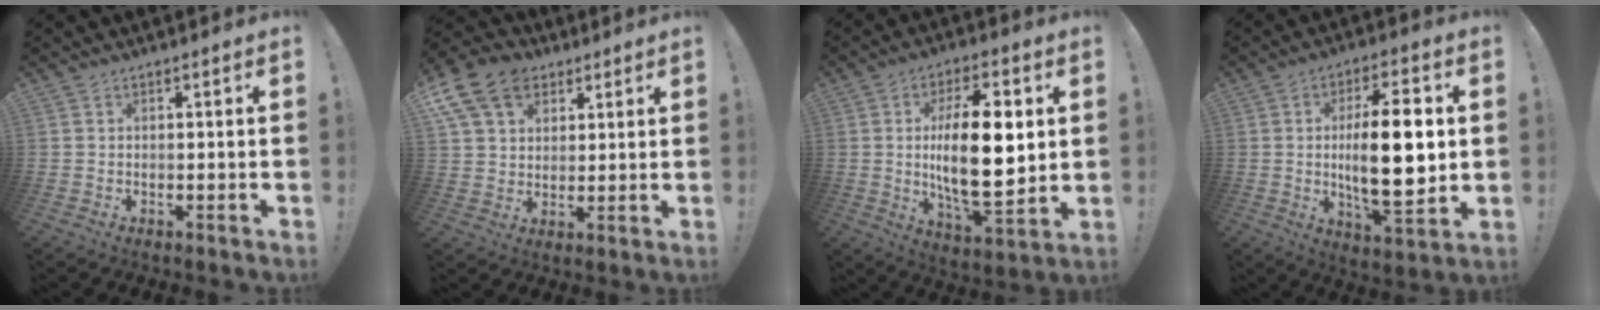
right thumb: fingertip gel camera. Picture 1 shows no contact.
{"total": 15.0, "force": [7.0, 11.0, 7.4], "torque": [-0.125, -0.027, 0.138]}
{"total": 20.3, "force": [2.3, 8.3, 18.4], "torque": [-0.318, -0.010, 0.030]}
{"total": 18.5, "force": [1.0, 6.3, 17.4], "torque": [-0.289, -0.013, 0.004]}